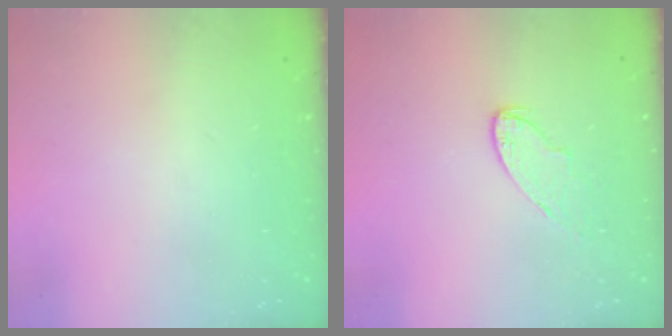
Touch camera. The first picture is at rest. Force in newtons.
{"total": 5.6, "press": 5.6, "slide": 0.6}